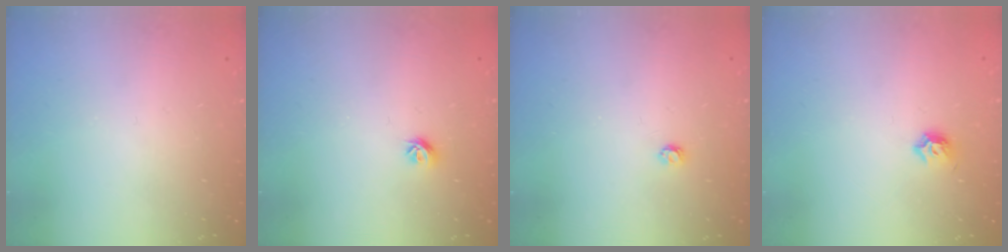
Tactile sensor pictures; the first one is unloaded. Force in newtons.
{"total": 5.4, "press": 5.3, "slide": 0.9}
{"total": 3.0, "press": 3.0, "slide": 0.4}
{"total": 4.3, "press": 4.2, "slide": 1.2}